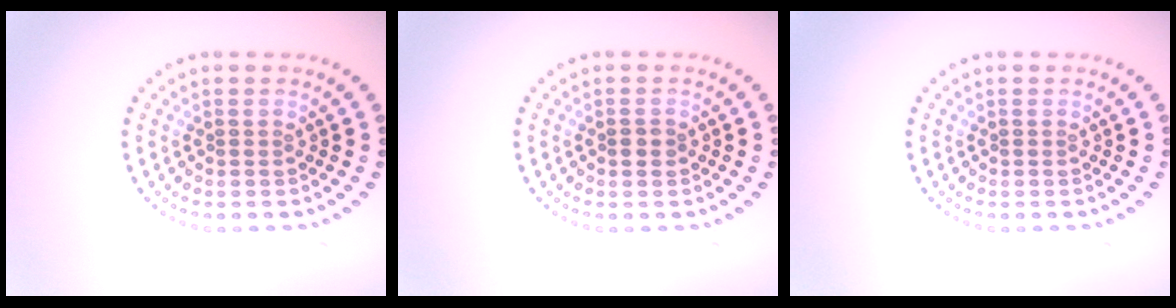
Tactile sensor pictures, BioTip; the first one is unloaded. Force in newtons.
{"total": 1.2, "press": 1.2, "slide": 0.2}
{"total": 0.0}